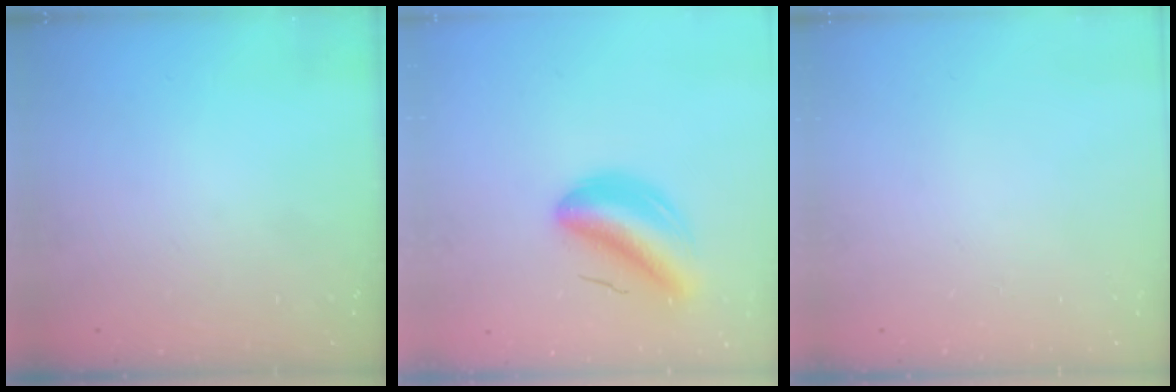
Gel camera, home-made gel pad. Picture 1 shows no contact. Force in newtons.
{"total": 8.7, "press": 8.2, "slide": 2.7}
{"total": 0.0}